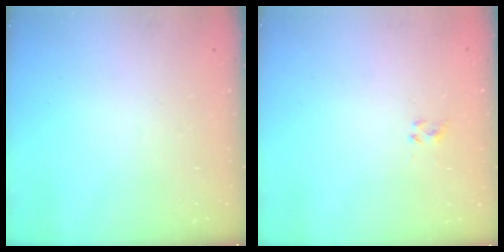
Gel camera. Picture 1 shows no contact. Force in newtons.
{"total": 1.9, "press": 1.7, "slide": 0.7}